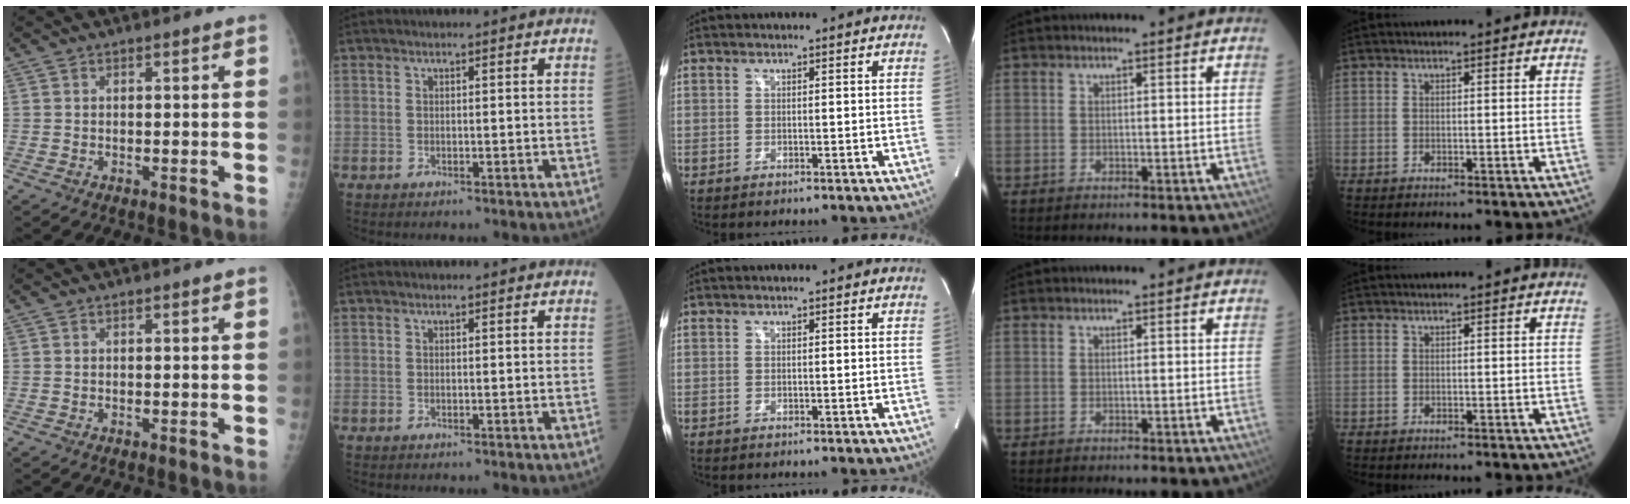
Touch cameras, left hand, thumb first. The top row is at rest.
{}